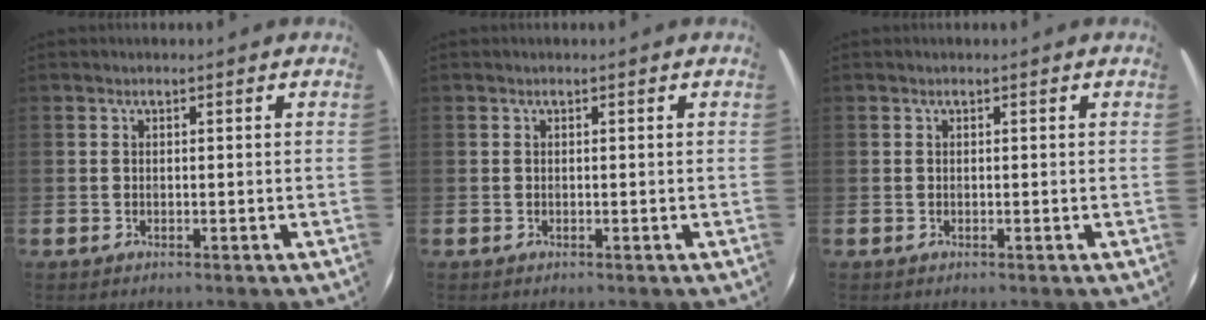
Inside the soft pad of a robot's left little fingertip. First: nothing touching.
{"total": 0.0}
{"total": 0.0}